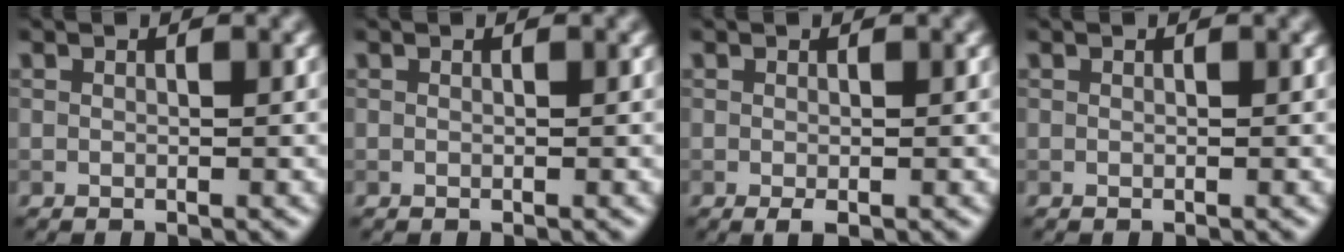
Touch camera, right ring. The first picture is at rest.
{"total": 0.0}
{"total": 0.6, "force": [-0.2, 0.2, 0.5], "torque": [-0.010, -0.003, -0.002]}
{"total": 0.0}